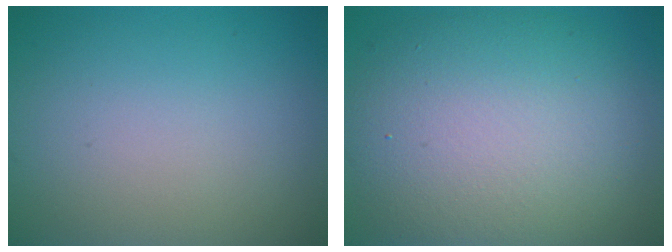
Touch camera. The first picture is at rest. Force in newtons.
{"total": 11.5, "press": 11.5, "slide": 0.3}